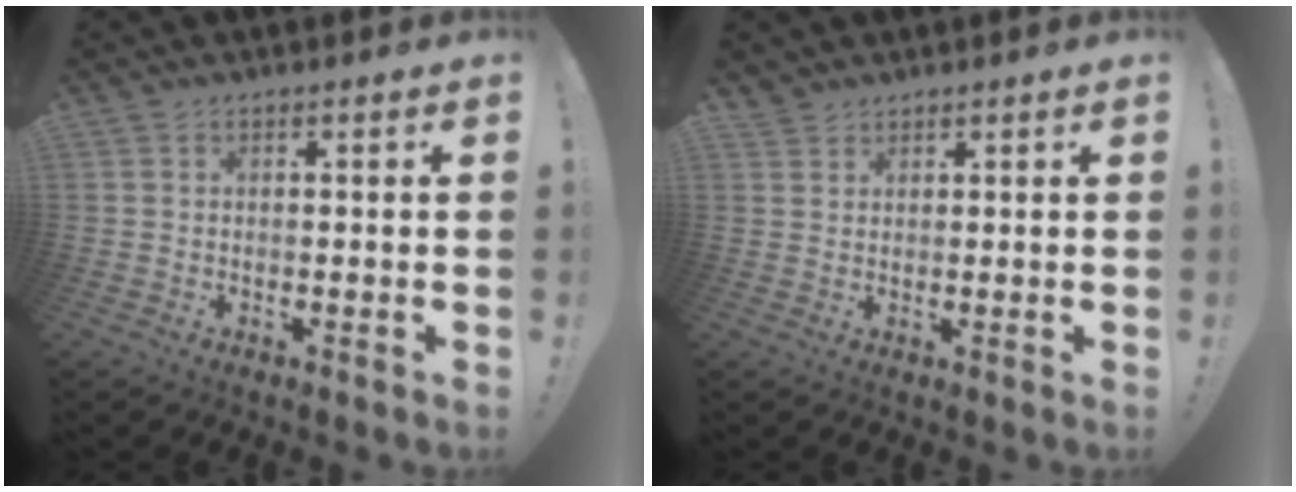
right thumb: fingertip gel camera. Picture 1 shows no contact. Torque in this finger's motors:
{"motor_torque": [-0.48, 0.59, -0.12, 0.13, 0.10]}